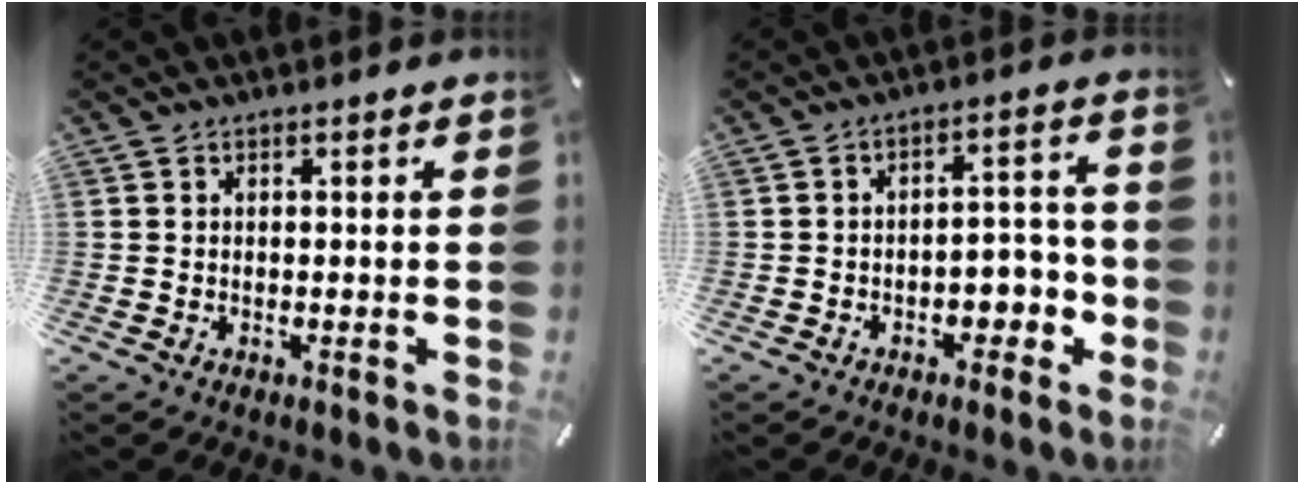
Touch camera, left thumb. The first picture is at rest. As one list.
[{"total": 6.5, "force": [-2.6, 4.3, 4.1], "torque": [-0.042, 0.007, -0.049]}]